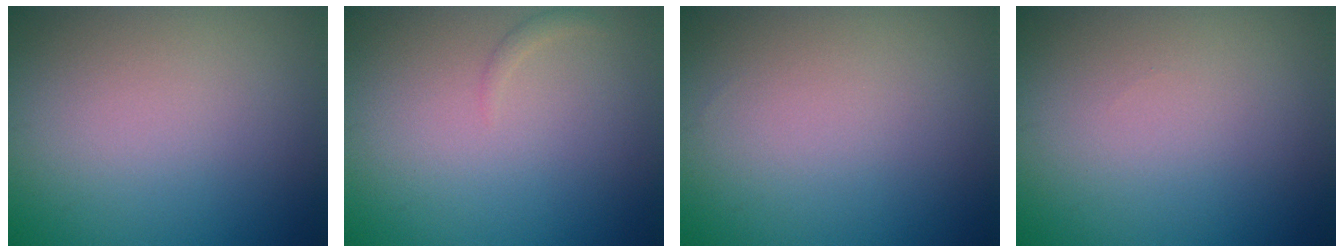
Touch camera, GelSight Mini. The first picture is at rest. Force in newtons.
{"total": 0.6, "press": 0.6, "slide": 0.1}
{"total": 0.0}
{"total": 0.0}